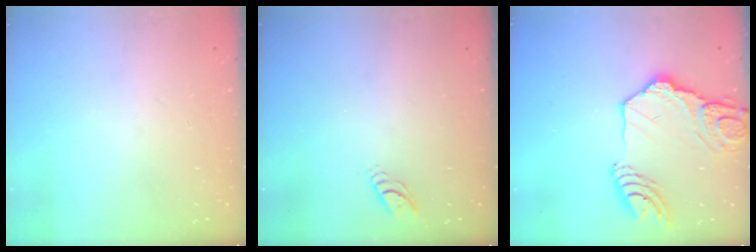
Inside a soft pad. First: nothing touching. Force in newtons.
{"total": 3.6, "press": 3.6, "slide": 0.1}
{"total": 16.5, "press": 16.4, "slide": 1.7}